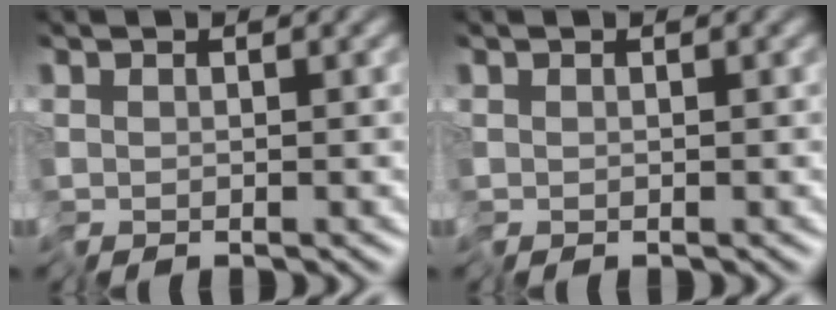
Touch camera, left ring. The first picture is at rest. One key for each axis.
{"total": 0.0}